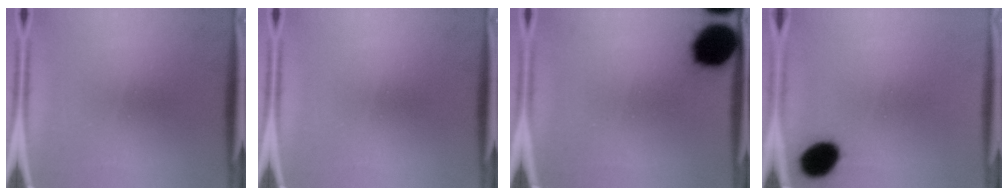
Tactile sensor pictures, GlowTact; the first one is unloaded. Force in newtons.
{"total": 0.0}
{"total": 13.7}
{"total": 7.8}